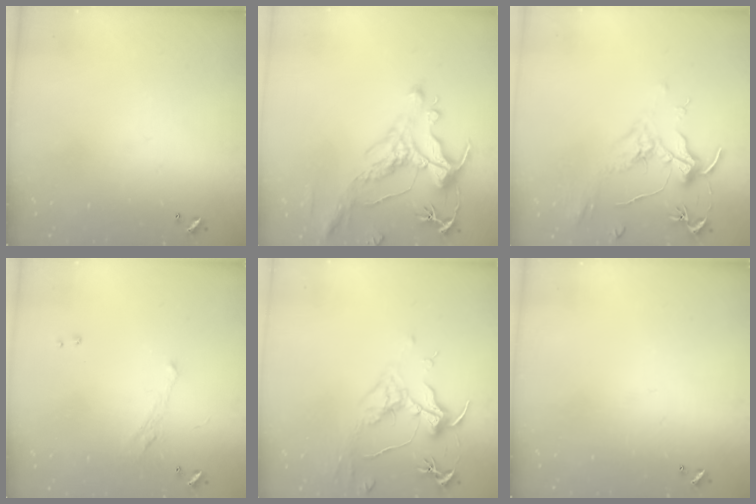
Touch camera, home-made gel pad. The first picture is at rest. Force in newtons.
{"total": 1.7, "press": 0.9, "slide": 1.4}
{"total": 1.8, "press": 1.6, "slide": 0.9}
{"total": 2.0, "press": 1.9, "slide": 0.7}
{"total": 1.5, "press": 1.3, "slide": 0.8}
{"total": 0.0}